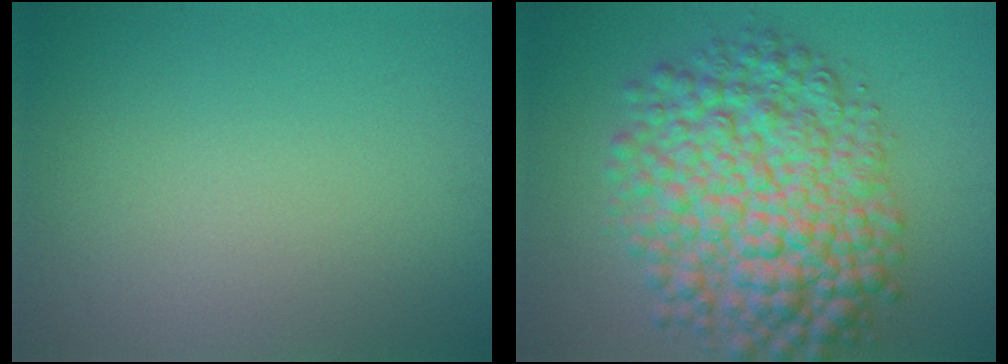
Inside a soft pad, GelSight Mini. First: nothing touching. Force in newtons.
{"total": 10.5, "press": 10.5, "slide": 0.2}